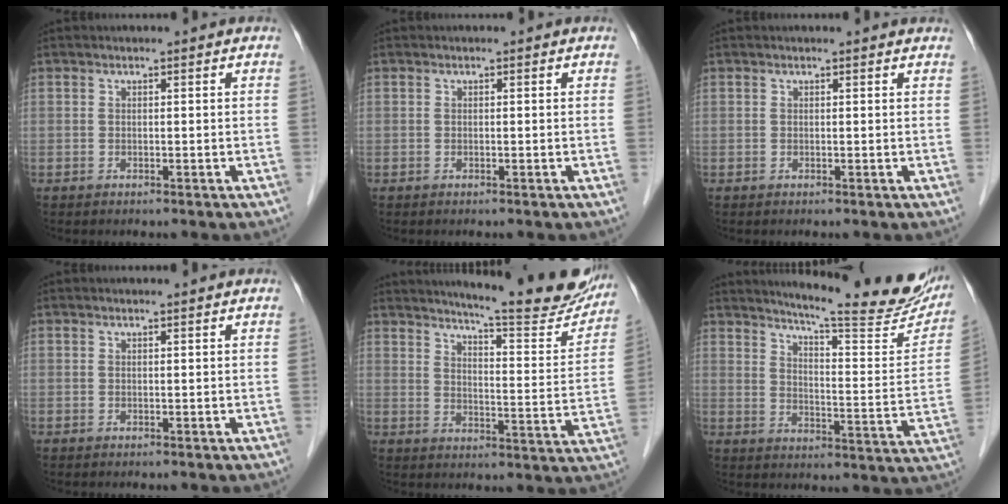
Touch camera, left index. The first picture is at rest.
{"total": 0.0}
{"total": 2.0, "force": [2.0, 0.1, 0.5], "torque": [-0.014, 0.007, 0.016]}
{"total": 0.6, "force": [0.5, -0.1, 0.3], "torque": [-0.007, 0.001, 0.013]}
{"total": 19.2, "force": [17.5, 1.6, 7.8], "torque": [-0.103, -0.066, 0.215]}
{"total": 22.5, "force": [19.7, 2.0, 10.7], "torque": [-0.147, -0.064, 0.244]}